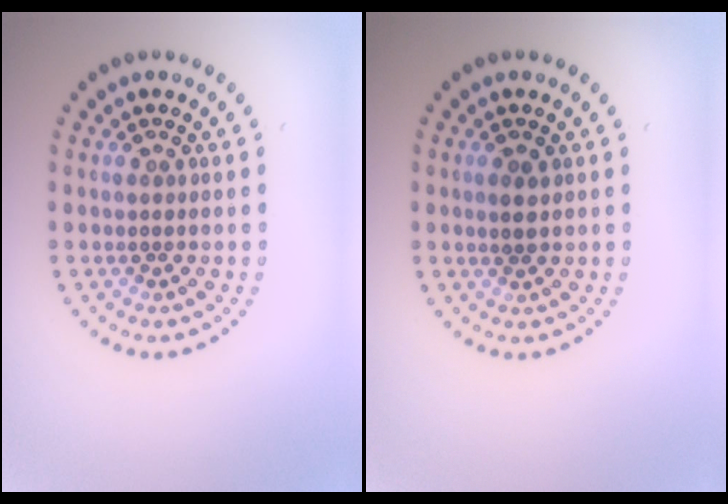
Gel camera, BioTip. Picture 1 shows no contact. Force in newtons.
{"total": 1.2, "press": 1.1, "slide": 0.4}